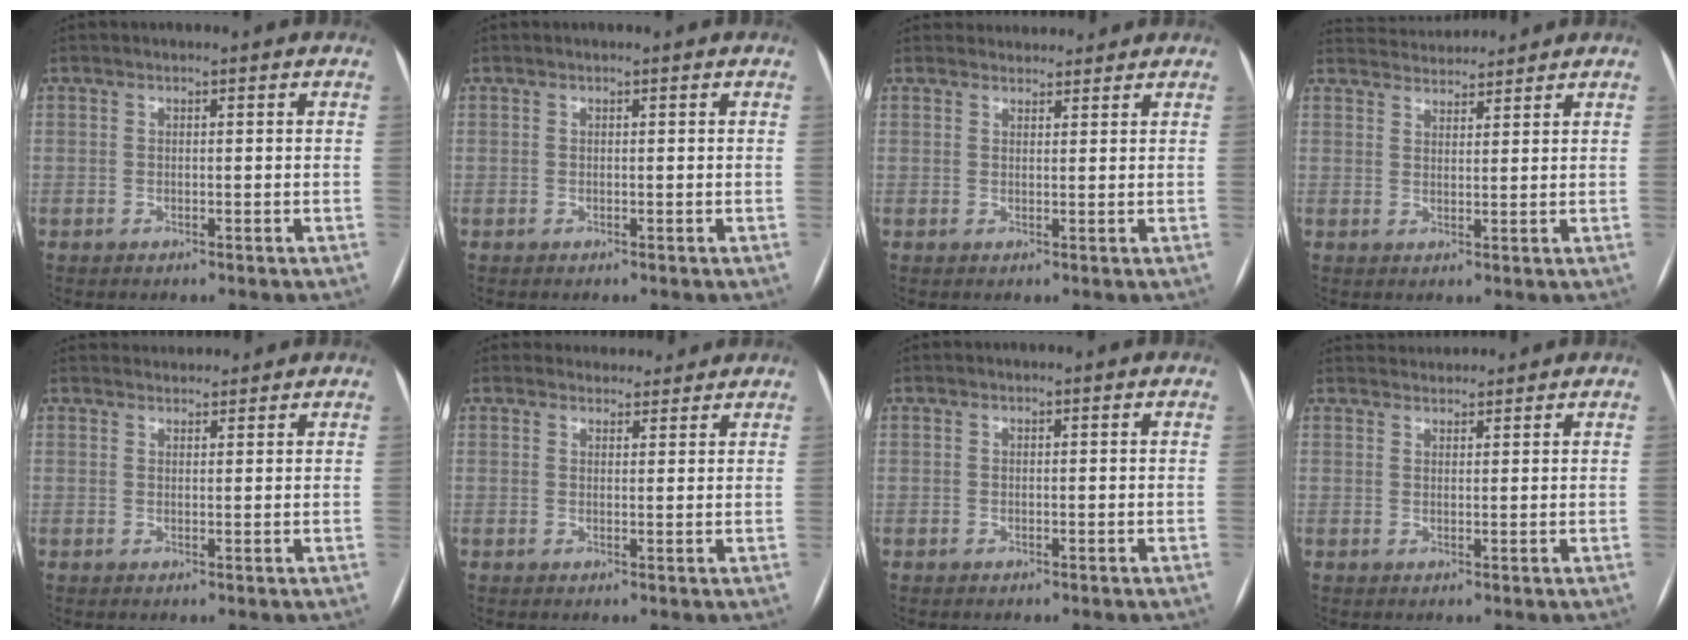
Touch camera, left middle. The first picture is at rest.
{"total": 0.0}
{"total": 4.6, "force": [4.3, 1.5, 0.2], "torque": [0.001, 0.023, 0.056]}
{"total": 6.2, "force": [6.1, 0.7, 0.7], "torque": [-0.018, 0.028, 0.095]}
{"total": 3.4, "force": [3.4, 0.7, 0.0], "torque": [-0.003, 0.025, 0.051]}
{"total": 4.6, "force": [4.3, 1.7, 0.0], "torque": [0.007, 0.012, 0.049]}
{"total": 0.0}
{"total": 3.5, "force": [3.4, 0.5, 0.0], "torque": [-0.005, 0.027, 0.059]}